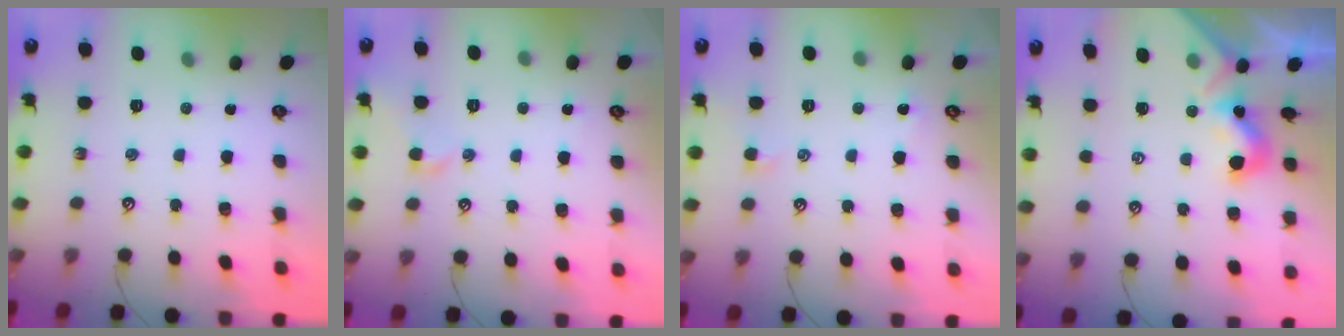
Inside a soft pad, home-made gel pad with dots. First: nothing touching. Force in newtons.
{"total": 0.5, "press": 0.5, "slide": 0.3}
{"total": 1.0, "press": 0.9, "slide": 0.4}
{"total": 1.4, "press": 1.3, "slide": 0.2}